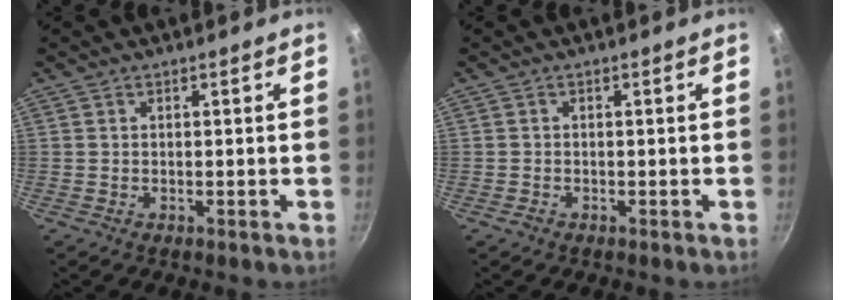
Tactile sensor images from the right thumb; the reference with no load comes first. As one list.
[{"total": 0.9, "force": [-0.6, 0.6, 0.2], "torque": [-0.007, 0.005, -0.010]}]